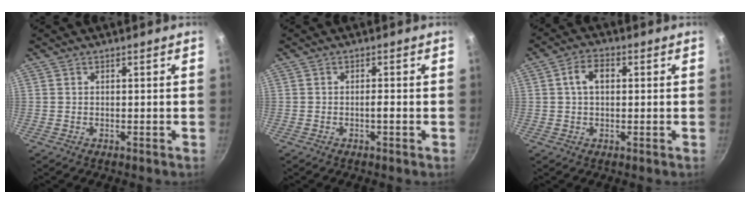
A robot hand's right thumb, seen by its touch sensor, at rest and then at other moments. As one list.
[{"total": 1.3, "force": [-0.5, 0.1, 1.2], "torque": [-0.025, 0.003, -0.011]}, {"total": 5.3, "force": [0.9, 3.4, 3.9], "torque": [-0.059, 0.014, 0.010]}]